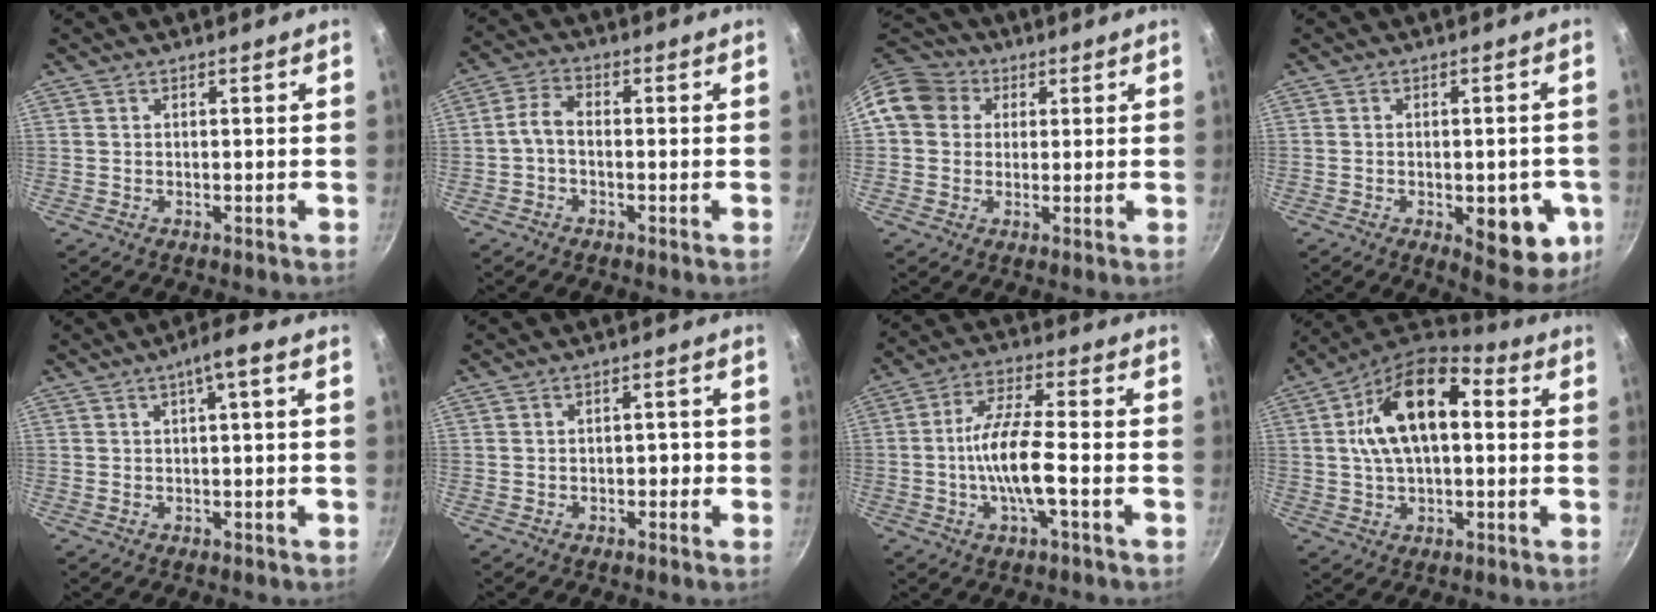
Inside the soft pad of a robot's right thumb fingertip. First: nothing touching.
{"total": 3.9, "force": [-1.1, 2.4, 2.8], "torque": [-0.059, 0.025, -0.032]}
{"total": 10.1, "force": [2.5, 8.8, 4.3], "torque": [-0.056, 0.020, 0.028]}
{"total": 12.1, "force": [-3.4, 5.6, 10.2], "torque": [-0.085, 0.001, -0.036]}
{"total": 4.2, "force": [0.6, 0.9, 4.0], "torque": [-0.072, 0.023, 0.015]}
{"total": 2.2, "force": [-0.8, 1.4, 1.5], "torque": [-0.010, 0.011, -0.013]}
{"total": 10.6, "force": [-2.7, 2.8, 9.8], "torque": [-0.188, 0.028, -0.058]}
{"total": 16.9, "force": [2.6, 9.5, 13.8], "torque": [-0.223, 0.029, 0.025]}